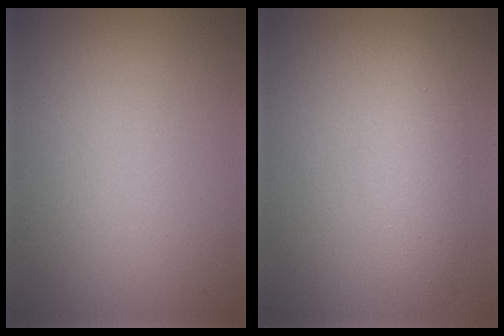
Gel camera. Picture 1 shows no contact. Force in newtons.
{"total": 3.2, "press": 3.2, "slide": 0.1}